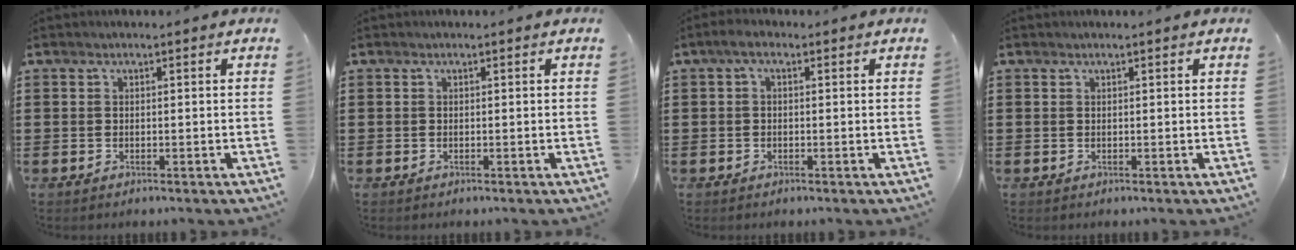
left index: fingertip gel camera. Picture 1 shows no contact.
{"total": 0.0}
{"total": 1.4, "force": [-0.5, 0.6, 1.2], "torque": [-0.025, 0.004, -0.012]}
{"total": 0.0}